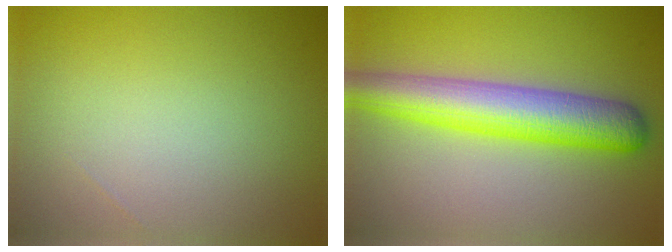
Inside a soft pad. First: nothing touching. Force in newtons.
{"total": 7.3, "press": 7.3, "slide": 0.1}